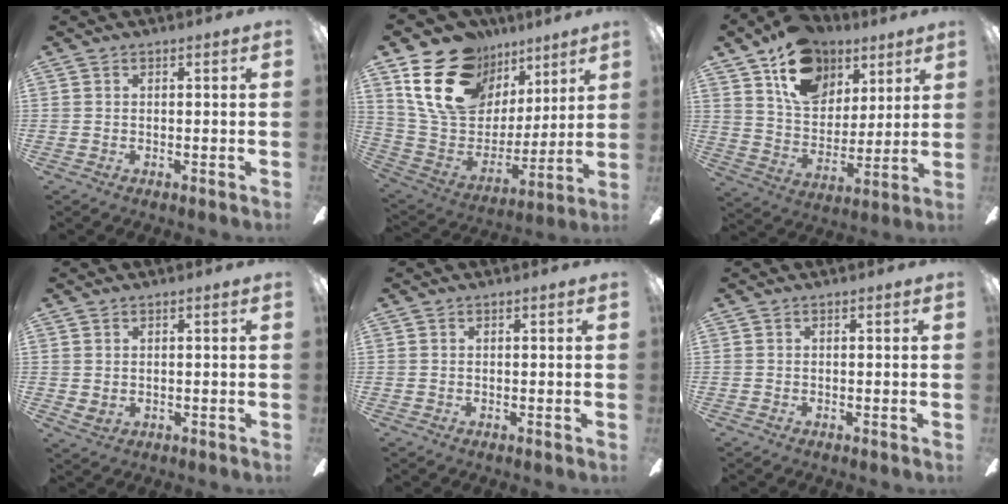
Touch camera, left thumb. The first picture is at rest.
{"total": 20.7, "force": [12.1, 13.7, 9.7], "torque": [-0.187, -0.055, 0.226]}
{"total": 18.0, "force": [10.5, 12.0, 8.4], "torque": [-0.128, -0.047, 0.193]}
{"total": 1.6, "force": [0.9, 1.1, 0.7], "torque": [-0.015, 0.002, 0.017]}
{"total": 0.0}
{"total": 0.0}